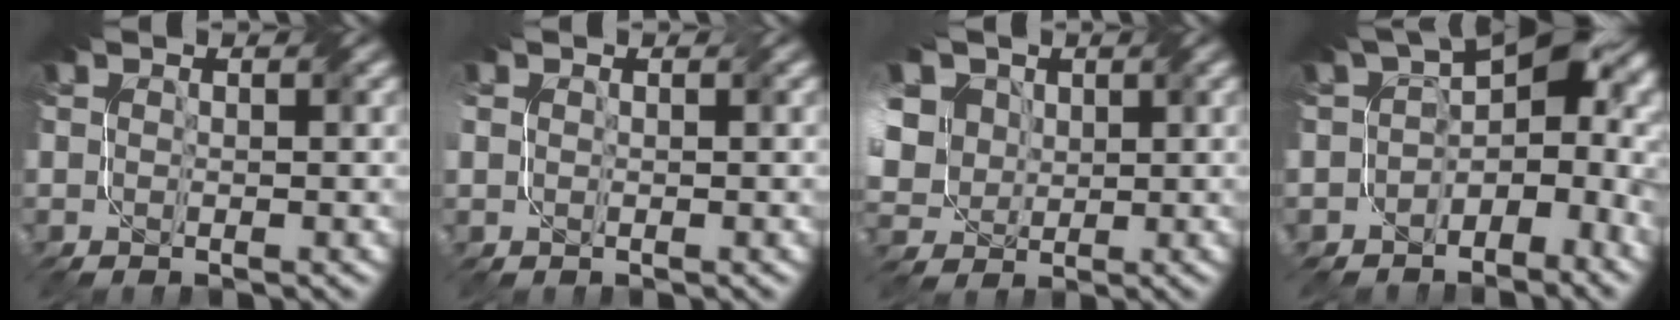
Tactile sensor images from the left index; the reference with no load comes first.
{"total": 0.9, "force": [0.4, 0.6, -0.4], "torque": [0.010, 0.002, 0.006]}
{"total": 11.7, "force": [4.5, 9.3, 5.6], "torque": [-0.132, 0.032, 0.057]}
{"total": 7.4, "force": [-1.8, 5.1, 5.0], "torque": [-0.047, 0.004, -0.040]}